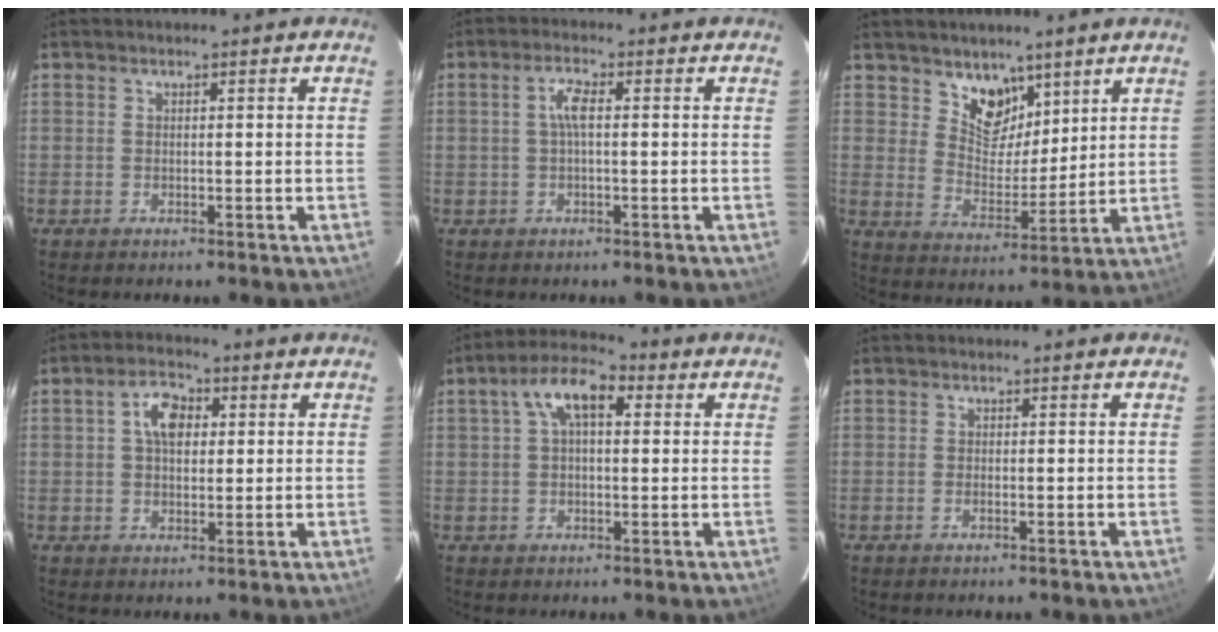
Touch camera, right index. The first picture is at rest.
{"total": 3.0, "force": [0.2, 0.9, 2.9], "torque": [-0.060, 0.008, 0.003]}
{"total": 7.9, "force": [5.6, 4.9, 2.7], "torque": [-0.033, -0.014, 0.103]}
{"total": 5.6, "force": [1.4, 3.6, 4.1], "torque": [-0.073, 0.019, 0.025]}
{"total": 8.3, "force": [2.5, 4.1, 6.7], "torque": [-0.125, 0.031, 0.039]}
{"total": 0.7, "force": [-0.3, 0.1, 0.7], "torque": [-0.014, 0.000, -0.006]}